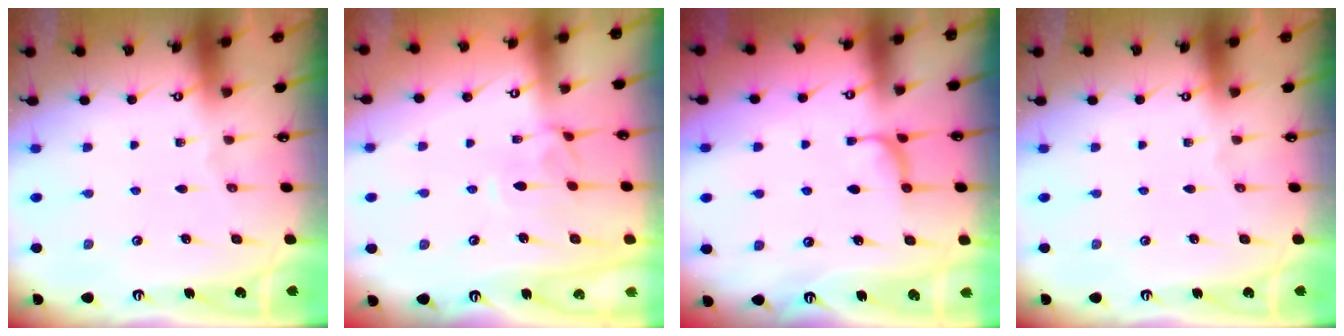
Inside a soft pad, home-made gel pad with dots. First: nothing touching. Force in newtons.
{"total": 2.2, "press": 2.0, "slide": 0.8}
{"total": 0.8, "press": 0.4, "slide": 0.7}
{"total": 0.0}